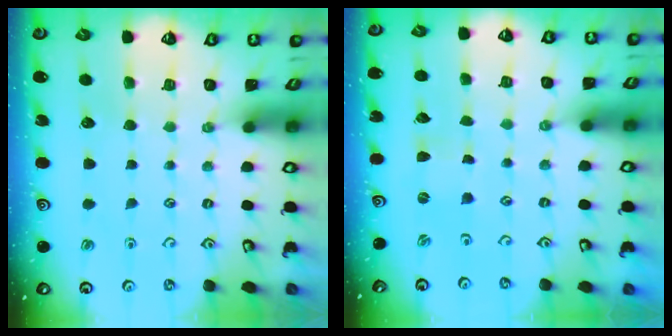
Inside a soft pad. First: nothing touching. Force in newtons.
{"total": 0.0}